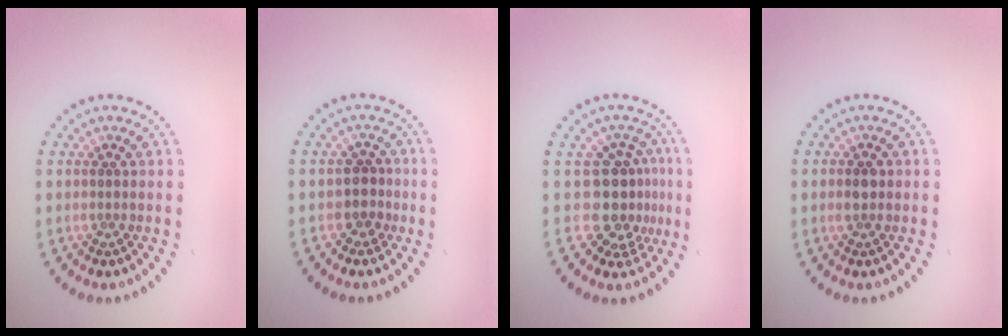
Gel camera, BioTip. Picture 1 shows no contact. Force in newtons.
{"total": 1.9, "press": 1.4, "slide": 1.3}
{"total": 4.2, "press": 3.1, "slide": 2.8}
{"total": 1.7, "press": 1.7, "slide": 0.0}